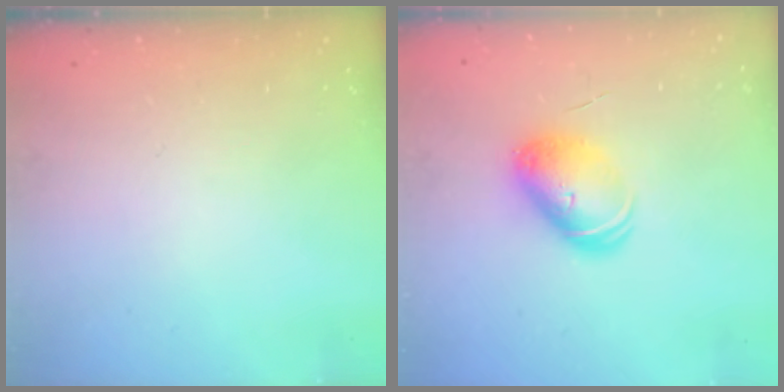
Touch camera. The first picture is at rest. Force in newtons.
{"total": 8.7, "press": 8.7, "slide": 0.2}